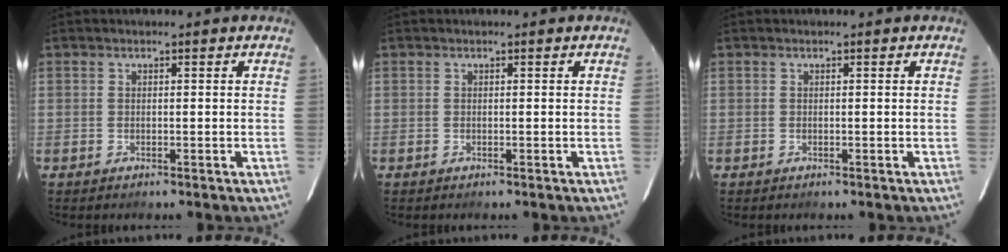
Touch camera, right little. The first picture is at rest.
{"total": 0.0}
{"total": 0.0}